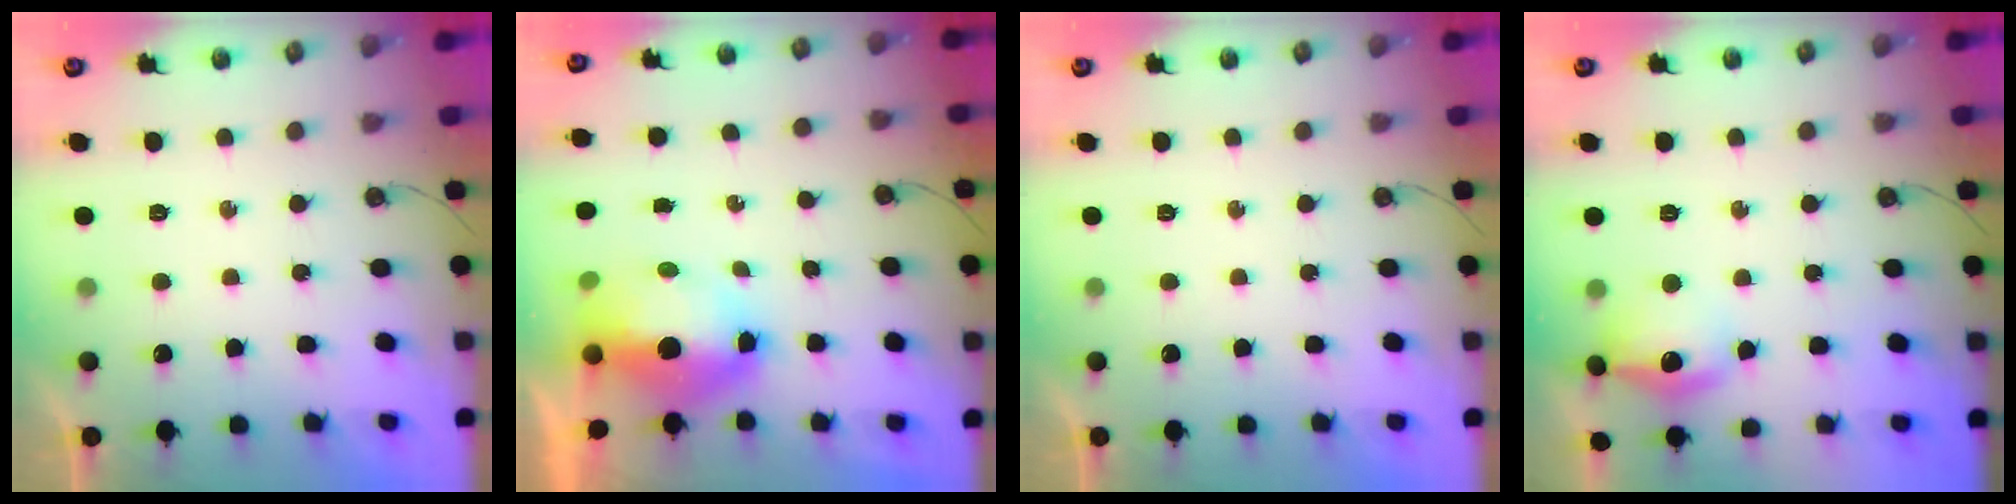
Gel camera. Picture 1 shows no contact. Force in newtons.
{"total": 8.8, "press": 8.6, "slide": 1.6}
{"total": 0.0}
{"total": 12.8, "press": 12.8, "slide": 0.9}